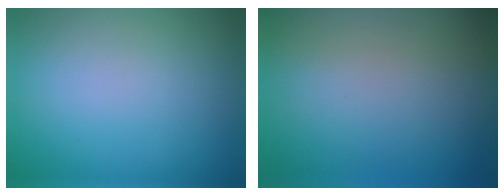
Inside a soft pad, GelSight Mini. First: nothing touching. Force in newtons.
{"total": 0.0}